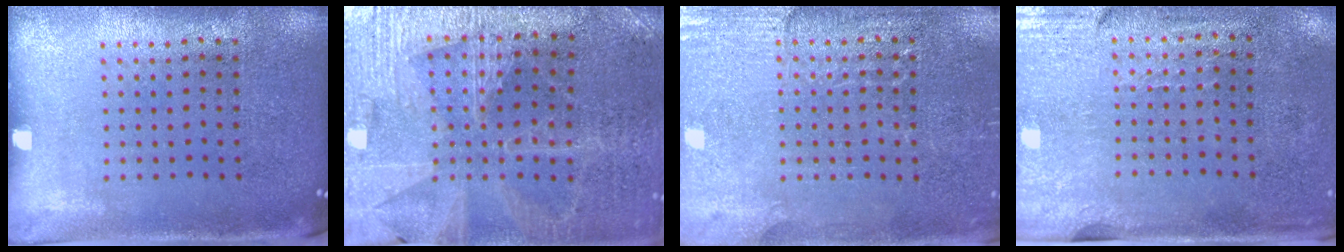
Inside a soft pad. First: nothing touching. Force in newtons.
{"total": 3.0, "press": 2.9, "slide": 0.5}
{"total": 2.9, "press": 2.9, "slide": 0.2}
{"total": 3.0, "press": 2.5, "slide": 1.6}